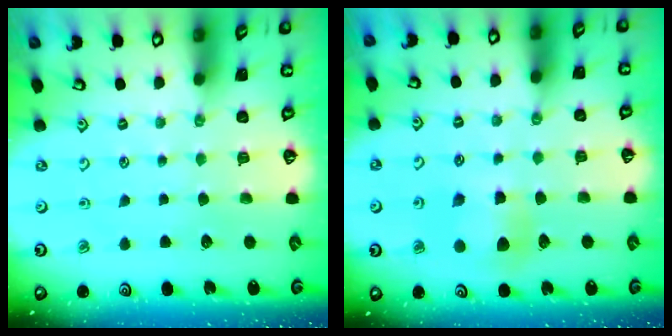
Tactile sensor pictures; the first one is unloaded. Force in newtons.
{"total": 6.1, "press": 6.1, "slide": 0.6}